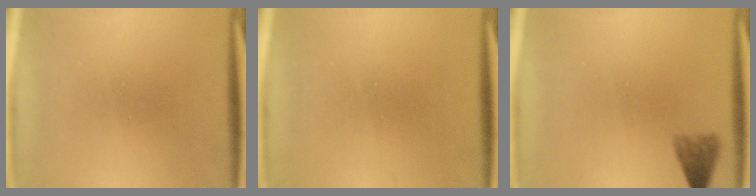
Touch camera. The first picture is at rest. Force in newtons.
{"total": 1.1}
{"total": 2.9}